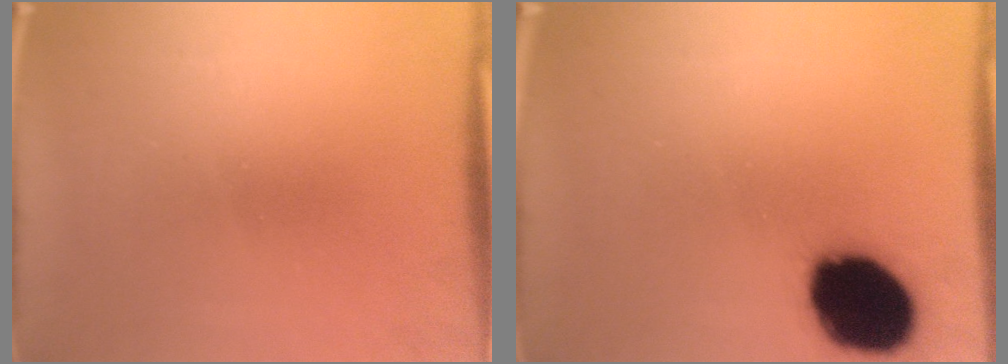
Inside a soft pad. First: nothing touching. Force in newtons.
{"total": 19.2}